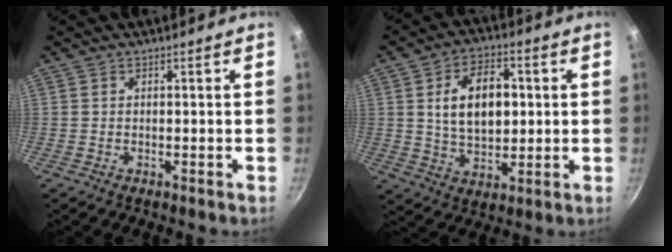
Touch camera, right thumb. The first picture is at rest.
{"total": 12.7, "force": [1.9, 8.0, 9.7], "torque": [-0.133, -0.001, 0.033]}